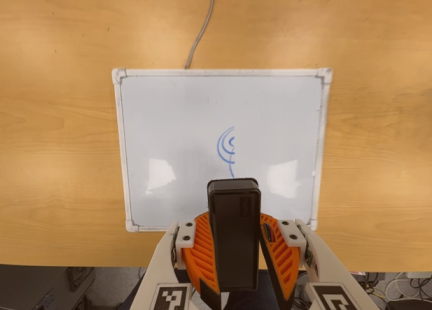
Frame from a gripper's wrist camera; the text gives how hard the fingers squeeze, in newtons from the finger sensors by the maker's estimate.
{"total": 9.4, "left": 9.8, "right": 9.0}